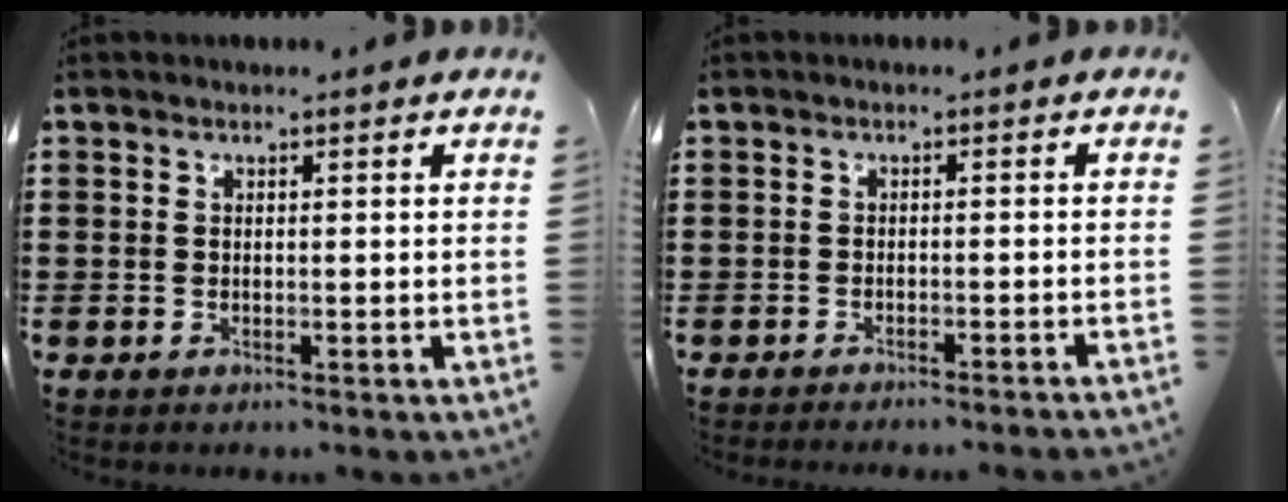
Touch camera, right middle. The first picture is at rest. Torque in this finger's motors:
{"motor_torque": [2.14, 0.00, 0.10, 0.04]}